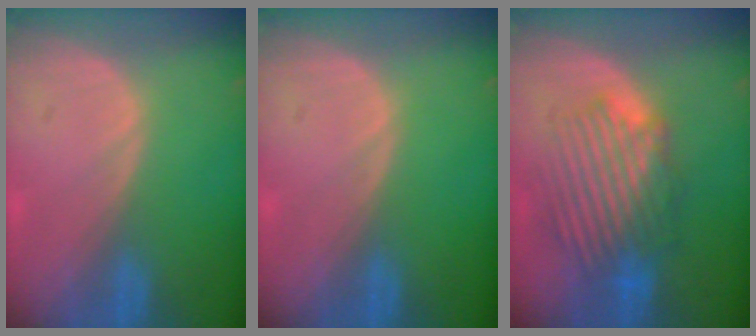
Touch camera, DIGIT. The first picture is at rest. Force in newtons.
{"total": 0.0}
{"total": 8.5, "press": 8.1, "slide": 2.5}